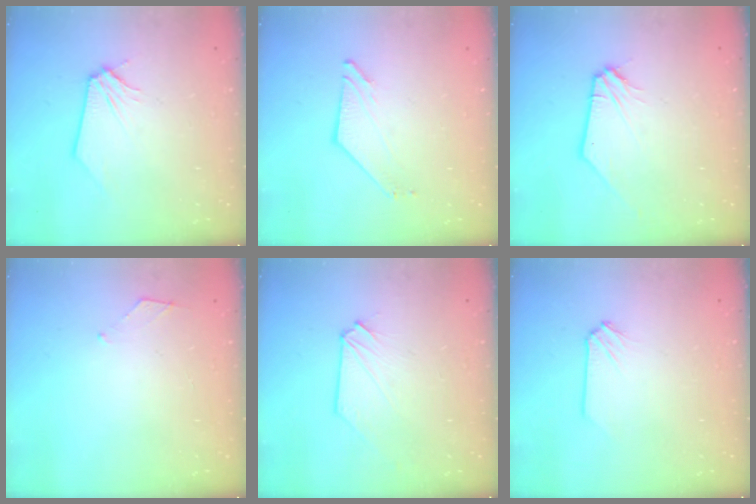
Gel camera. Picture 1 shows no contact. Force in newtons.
{"total": 3.5, "press": 3.5, "slide": 0.2}
{"total": 1.1, "press": 1.1, "slide": 0.1}
{"total": 4.4, "press": 4.4, "slide": 0.8}
{"total": 0.0}
{"total": 0.0}